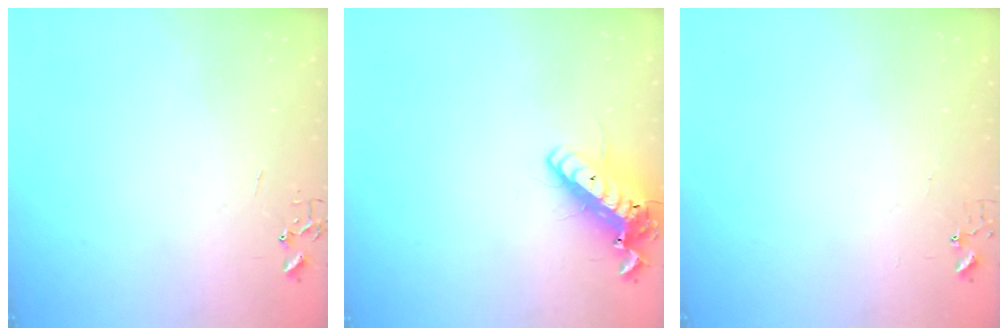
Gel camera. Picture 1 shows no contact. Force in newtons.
{"total": 14.7, "press": 14.4, "slide": 2.9}
{"total": 3.6, "press": 3.6, "slide": 0.3}